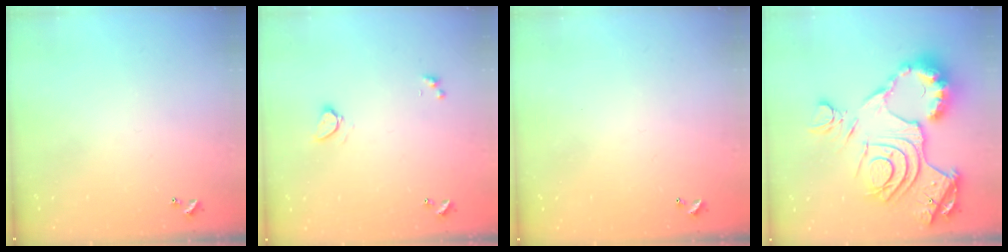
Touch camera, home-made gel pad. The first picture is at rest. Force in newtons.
{"total": 1.3, "press": 1.3, "slide": 0.2}
{"total": 2.9, "press": 2.9, "slide": 0.1}
{"total": 23.7, "press": 23.5, "slide": 2.6}